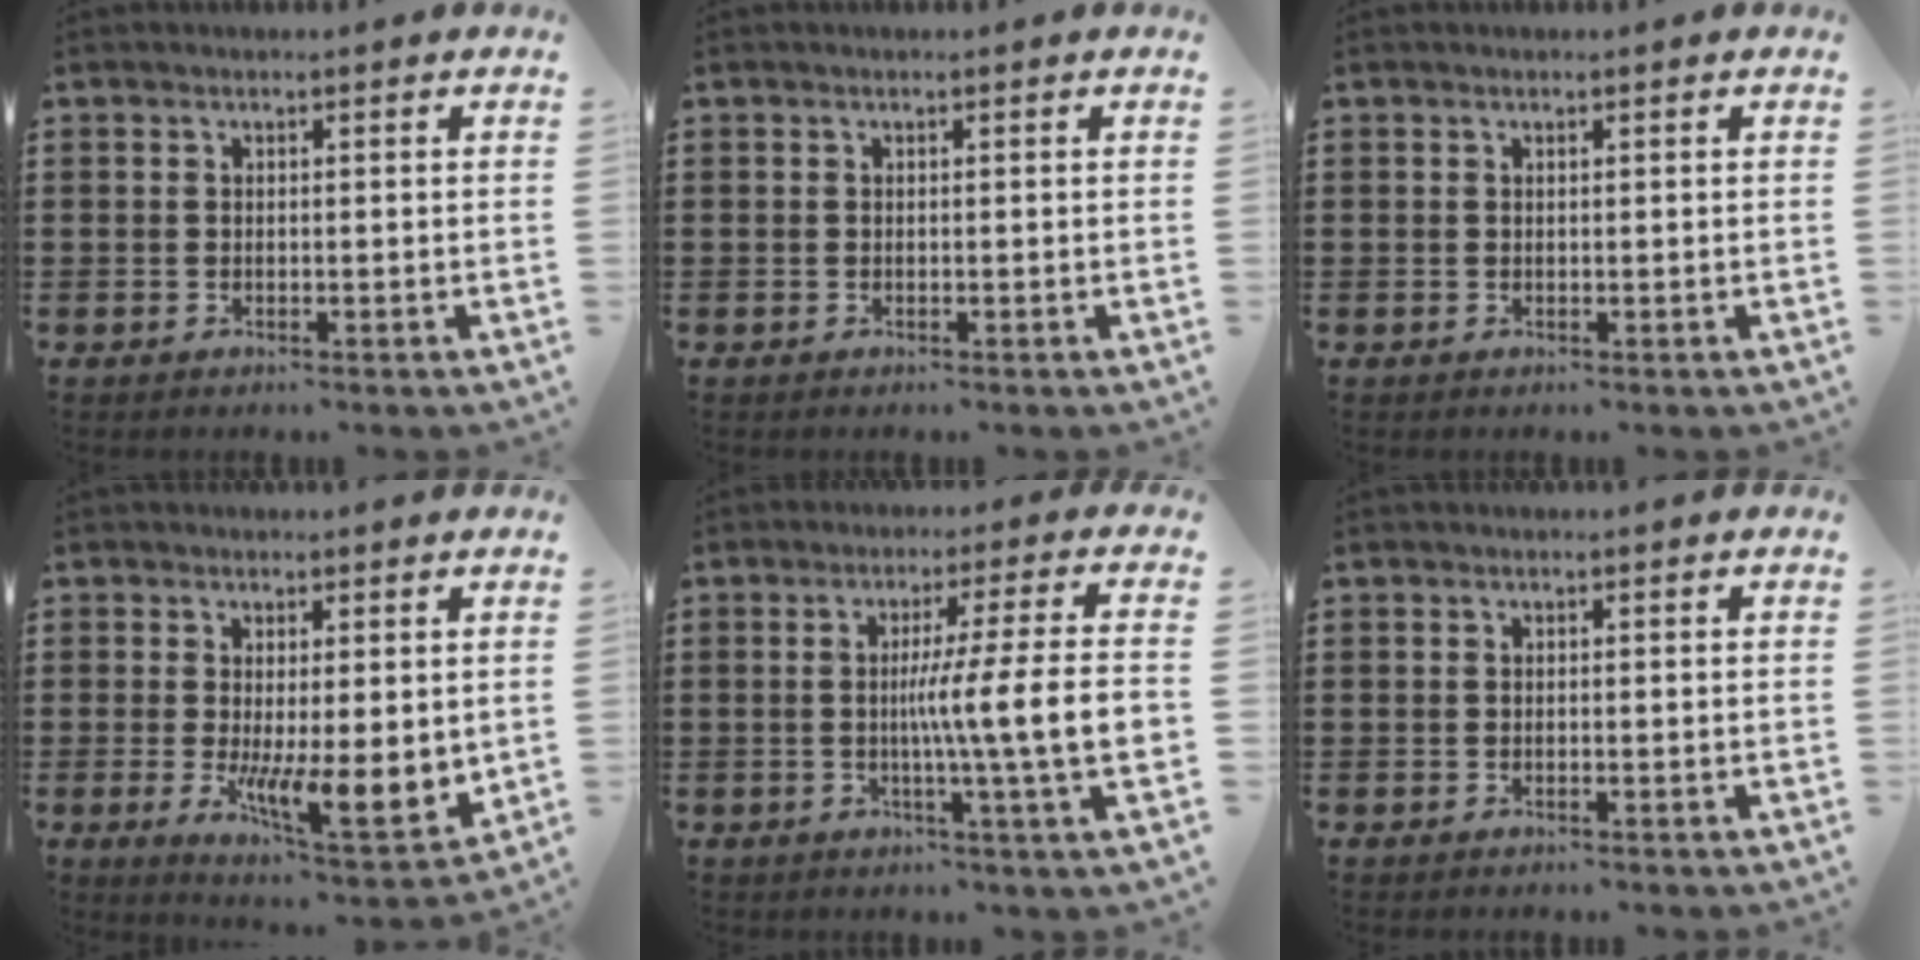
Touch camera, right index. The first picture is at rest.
{"total": 0.0}
{"total": 0.0}
{"total": 7.0, "force": [-0.5, 2.3, 6.6], "torque": [-0.107, -0.020, -0.006]}
{"total": 9.8, "force": [-1.0, -0.9, 9.7], "torque": [-0.160, -0.017, -0.025]}
{"total": 0.0}